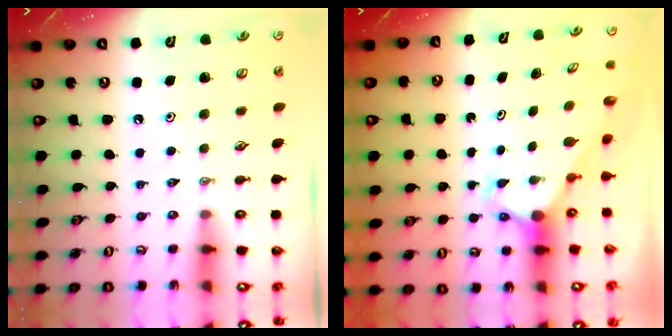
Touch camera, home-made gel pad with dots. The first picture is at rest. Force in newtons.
{"total": 3.2, "press": 3.2, "slide": 0.3}